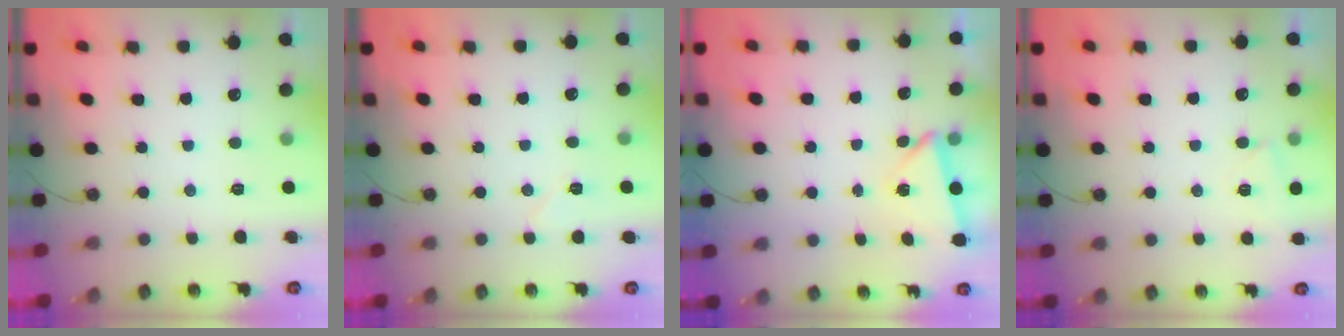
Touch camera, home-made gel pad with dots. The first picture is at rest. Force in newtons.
{"total": 4.9, "press": 4.6, "slide": 1.8}
{"total": 2.7, "press": 0.8, "slide": 2.6}
{"total": 3.8, "press": 3.2, "slide": 2.0}